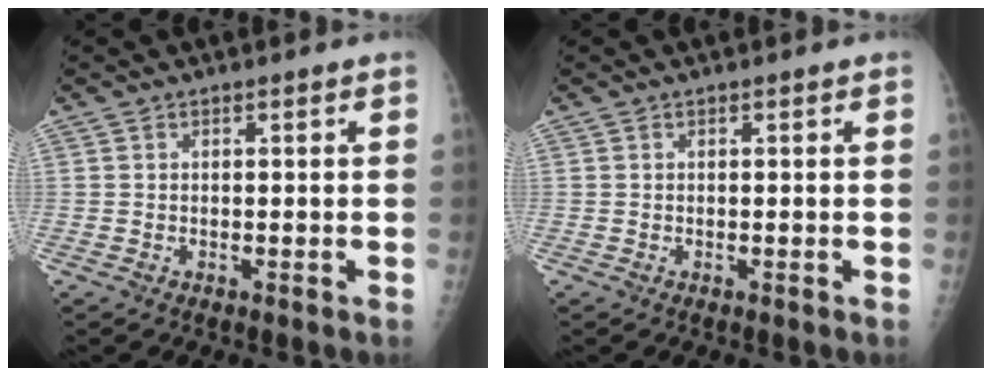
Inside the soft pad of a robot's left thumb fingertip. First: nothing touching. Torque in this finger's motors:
{"motor_torque": [0.00, 0.00, 0.00, -0.01, 0.00]}